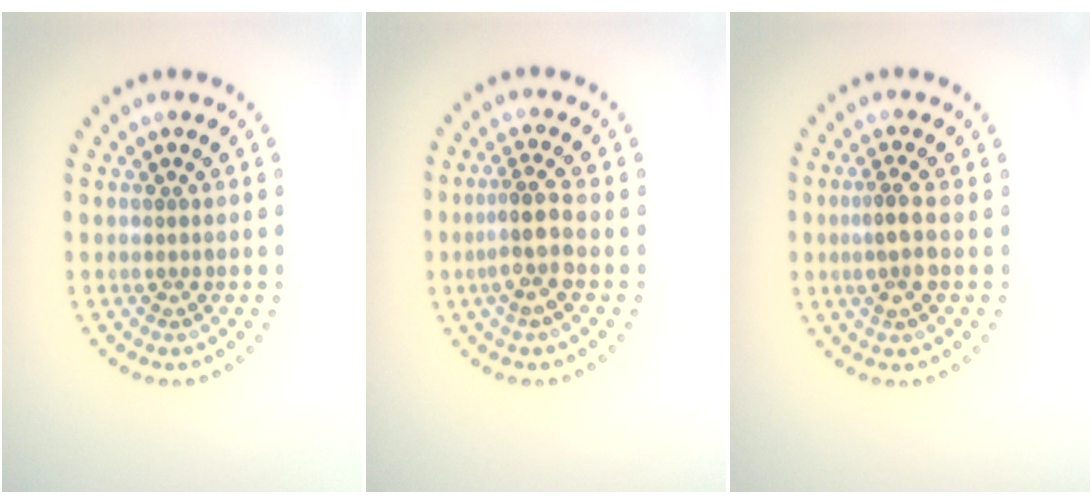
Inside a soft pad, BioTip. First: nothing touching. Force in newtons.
{"total": 3.0, "press": 2.4, "slide": 1.8}
{"total": 2.1, "press": 1.8, "slide": 1.0}